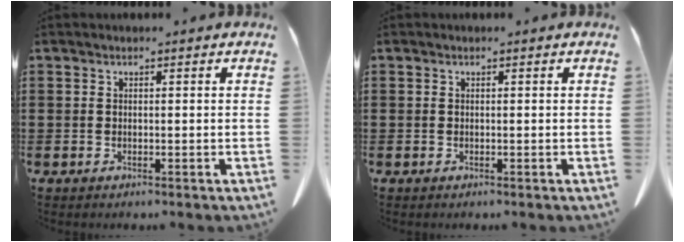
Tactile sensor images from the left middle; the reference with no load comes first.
{"total": 0.0}